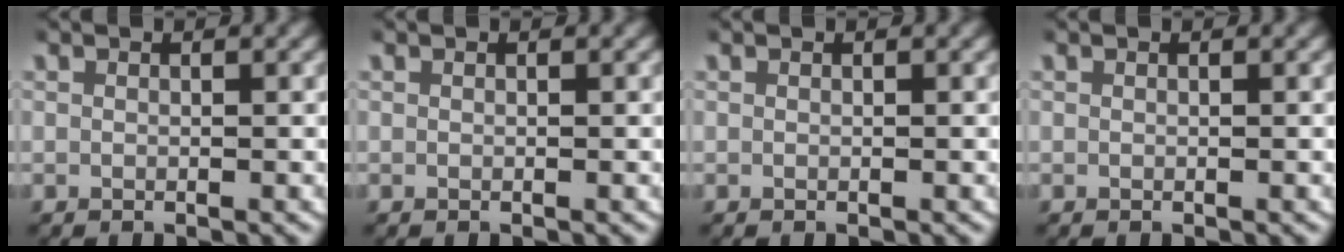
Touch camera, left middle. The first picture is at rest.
{"total": 0.0}
{"total": 0.0}
{"total": 0.0}